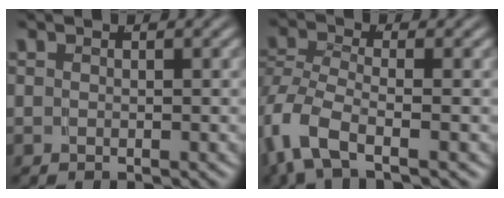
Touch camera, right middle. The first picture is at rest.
{"total": 4.6, "force": [-1.7, 2.7, 3.3], "torque": [-0.104, -0.024, -0.022]}